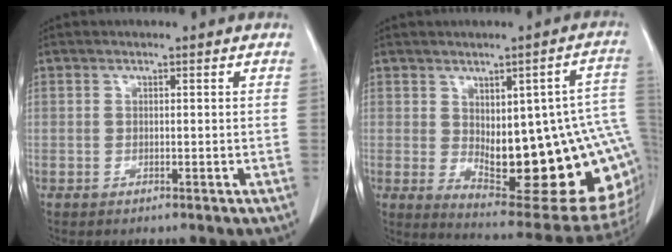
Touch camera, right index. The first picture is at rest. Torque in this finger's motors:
{"motor_torque": [1.97, -0.16, 0.54, 0.11]}